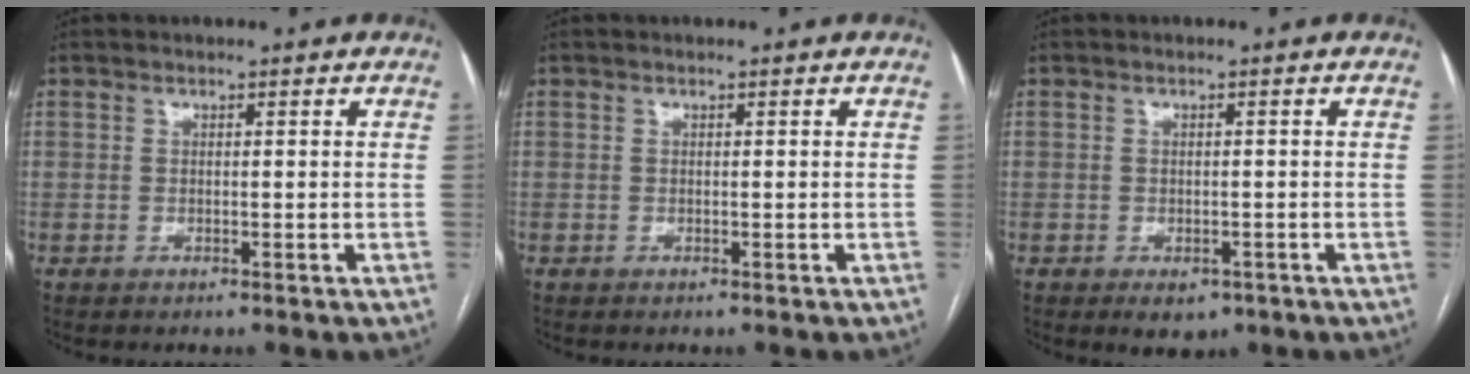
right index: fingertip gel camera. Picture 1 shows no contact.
{"total": 0.0}
{"total": 3.2, "force": [-1.9, 1.9, 1.8], "torque": [-0.016, -0.001, -0.015]}